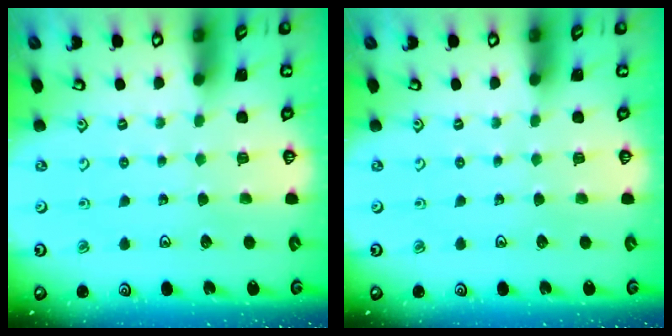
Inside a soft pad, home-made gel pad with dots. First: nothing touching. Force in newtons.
{"total": 0.0}